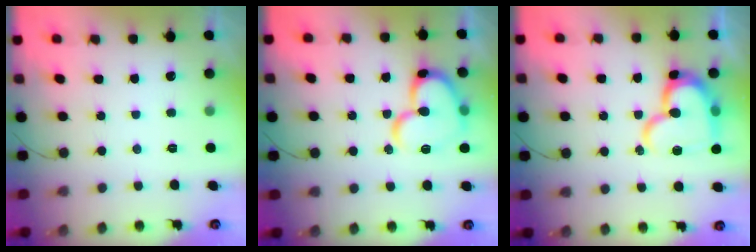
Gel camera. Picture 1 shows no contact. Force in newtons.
{"total": 17.5, "press": 17.4, "slide": 2.1}
{"total": 17.5, "press": 17.5, "slide": 1.0}